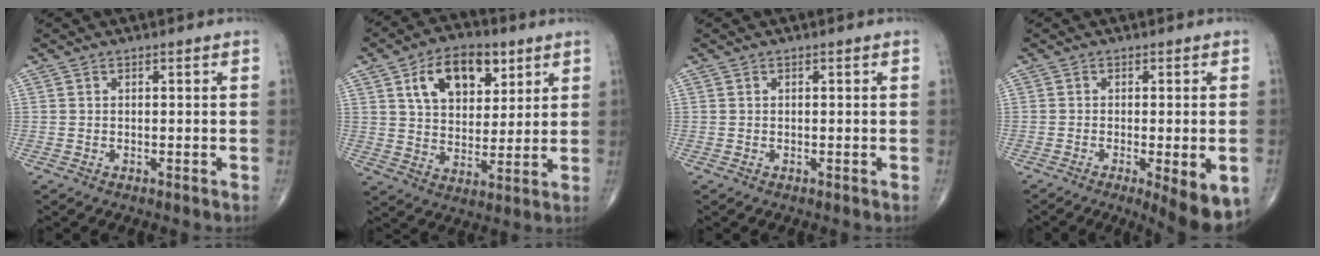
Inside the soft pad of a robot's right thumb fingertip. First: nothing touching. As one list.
[{"total": 13.9, "force": [6.1, 8.6, 9.0], "torque": [-0.109, -0.018, 0.107]}, {"total": 0.0}, {"total": 9.7, "force": [-4.1, 2.5, 8.4], "torque": [-0.109, -0.013, -0.056]}]